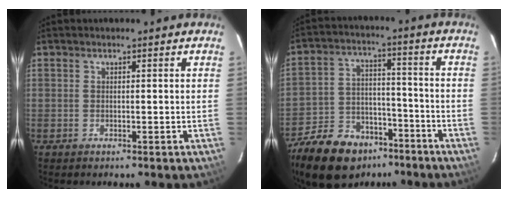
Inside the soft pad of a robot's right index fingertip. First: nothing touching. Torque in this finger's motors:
{"motor_torque": [0.47, -0.65, 0.09, -0.07]}